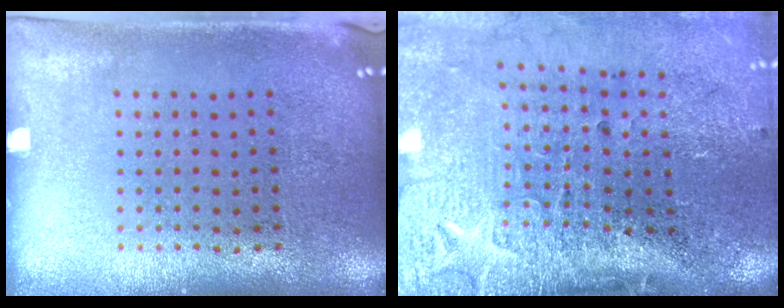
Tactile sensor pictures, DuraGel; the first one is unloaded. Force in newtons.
{"total": 4.5, "press": 3.6, "slide": 2.8}